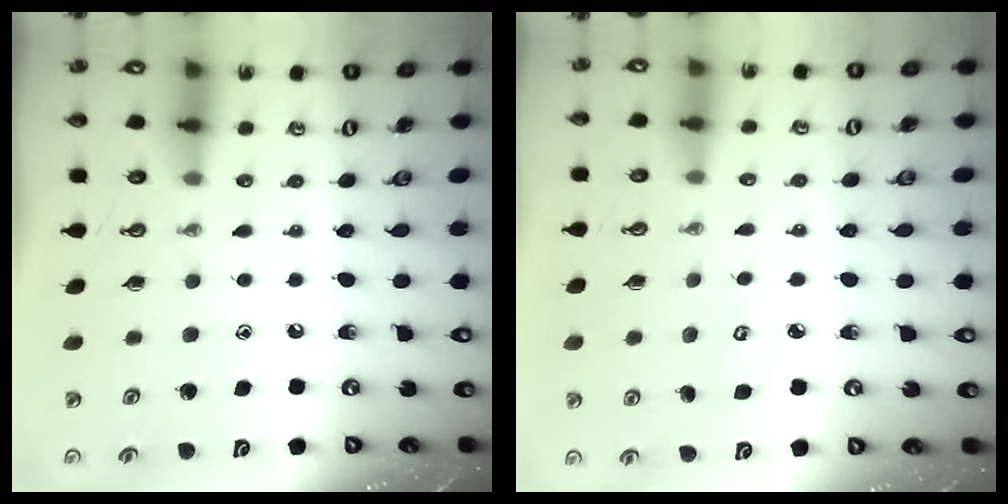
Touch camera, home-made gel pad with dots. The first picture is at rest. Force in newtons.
{"total": 5.1, "press": 5.0, "slide": 0.5}